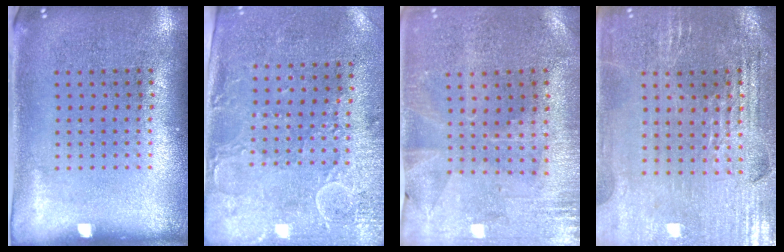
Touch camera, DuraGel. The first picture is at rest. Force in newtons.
{"total": 2.9, "press": 2.3, "slide": 1.7}
{"total": 0.5, "press": 0.3, "slide": 0.4}
{"total": 2.9, "press": 2.8, "slide": 0.4}